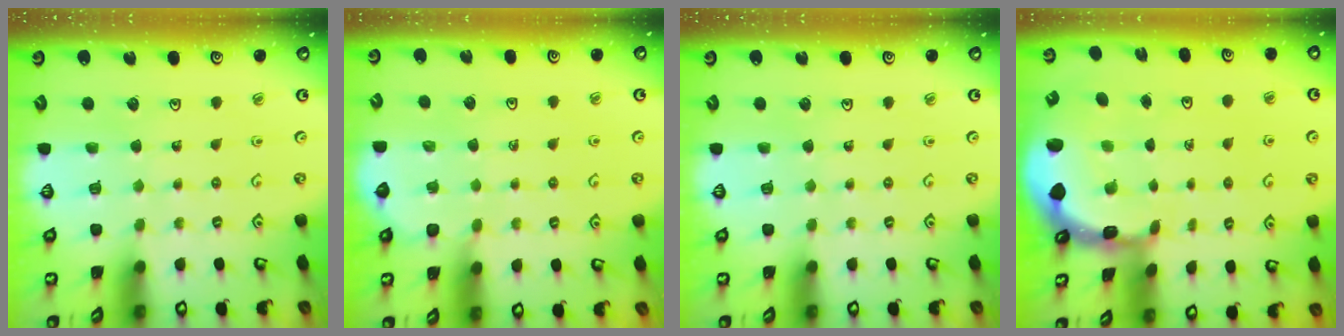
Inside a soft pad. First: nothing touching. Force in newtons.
{"total": 2.3, "press": 2.3, "slide": 0.1}
{"total": 0.0}
{"total": 2.2, "press": 2.0, "slide": 1.0}